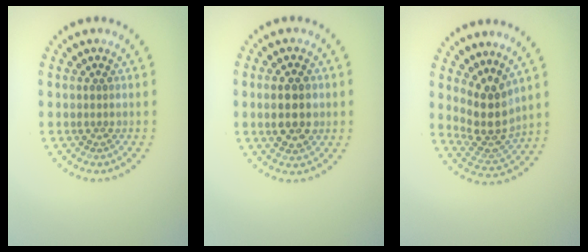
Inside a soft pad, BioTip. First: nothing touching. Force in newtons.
{"total": 4.6, "press": 4.6, "slide": 0.4}
{"total": 4.2, "press": 3.2, "slide": 2.7}